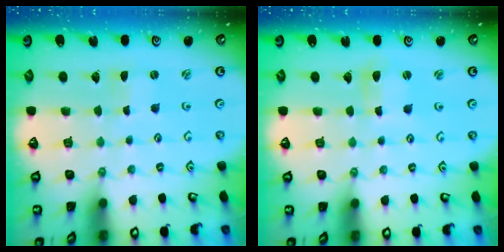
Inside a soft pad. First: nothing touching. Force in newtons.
{"total": 2.4, "press": 2.4, "slide": 0.2}